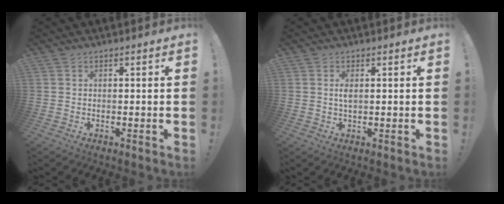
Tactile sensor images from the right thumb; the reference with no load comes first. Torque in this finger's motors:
{"motor_torque": [0.07, -0.10, 0.45, -0.36, 0.14]}